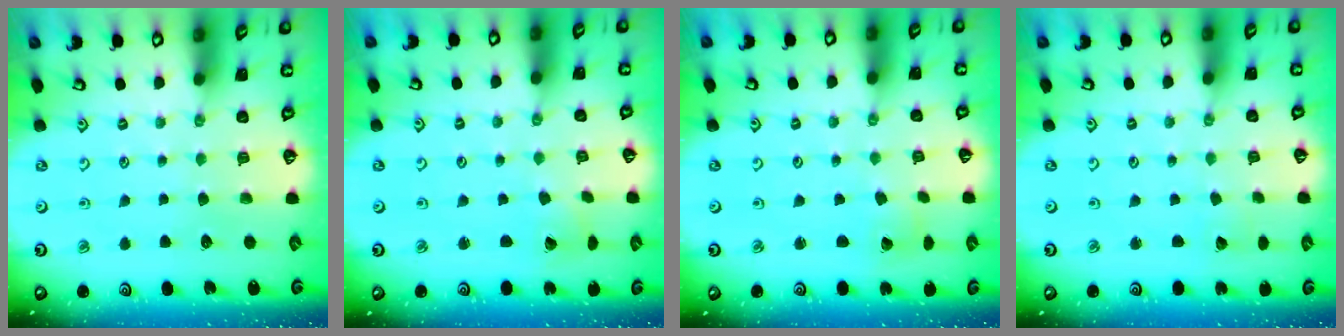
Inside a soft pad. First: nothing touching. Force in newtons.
{"total": 2.0, "press": 2.0, "slide": 0.3}
{"total": 2.7, "press": 2.7, "slide": 0.2}
{"total": 1.9, "press": 1.9, "slide": 0.3}